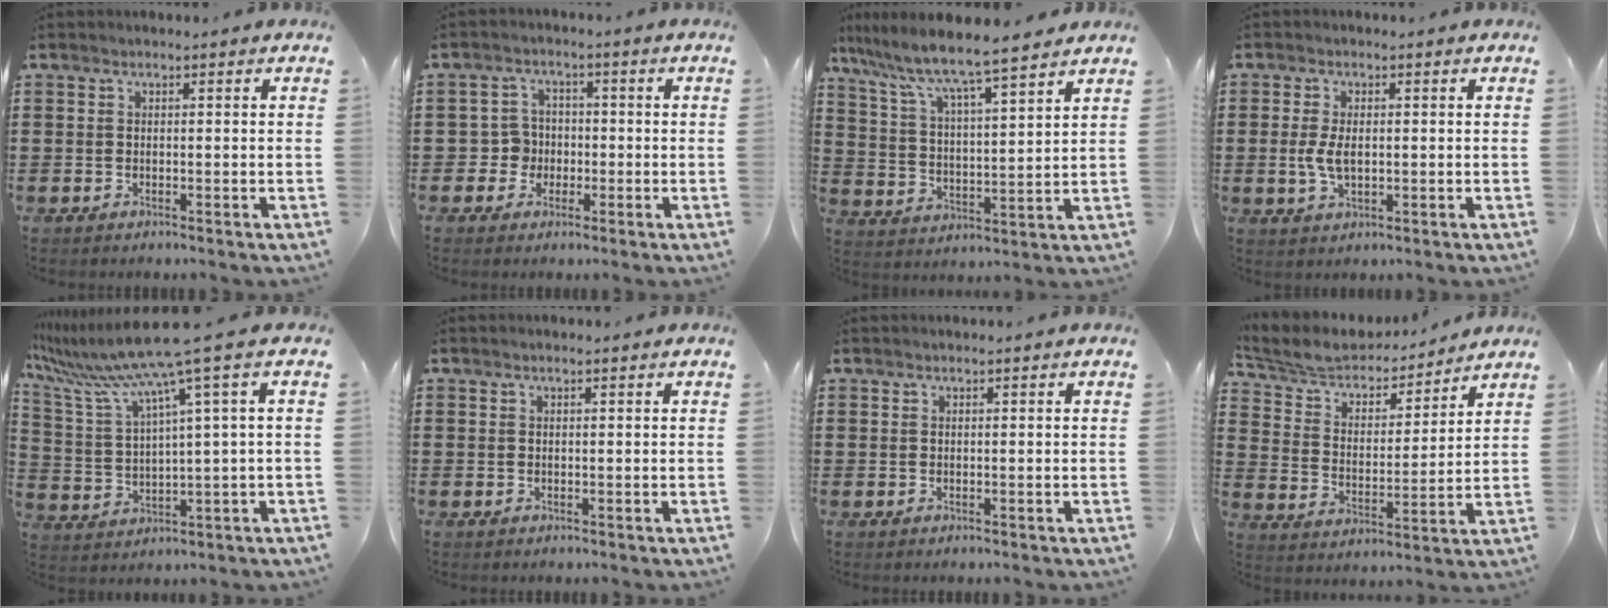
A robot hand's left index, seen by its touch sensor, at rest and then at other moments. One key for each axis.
{"total": 3.8, "fx": -0.9, "fy": 3.6, "fz": 0.9, "tx": -0.031, "ty": 0.005, "tz": -0.020}
{"total": 6.4, "fx": 5.8, "fy": 0.0, "fz": 2.8, "tx": -0.080, "ty": -0.038, "tz": 0.092}
{"total": 4.2, "fx": 0.0, "fy": 2.1, "fz": 3.6, "tx": -0.084, "ty": 0.001, "tz": -0.004}
{"total": 10.1, "fx": 6.6, "fy": -0.5, "fz": 7.6, "tx": -0.187, "ty": -0.047, "tz": 0.100}
{"total": 0.6, "fx": 0.5, "fy": 0.0, "fz": 0.4, "tx": -0.008, "ty": 0.000, "tz": 0.009}
{"total": 0.5, "fx": 0.5, "fy": 0.0, "fz": 0.3, "tx": -0.005, "ty": -0.001, "tz": 0.010}
{"total": 6.2, "fx": 5.8, "fy": 1.5, "fz": 1.6, "tx": -0.062, "ty": -0.039, "tz": 0.097}